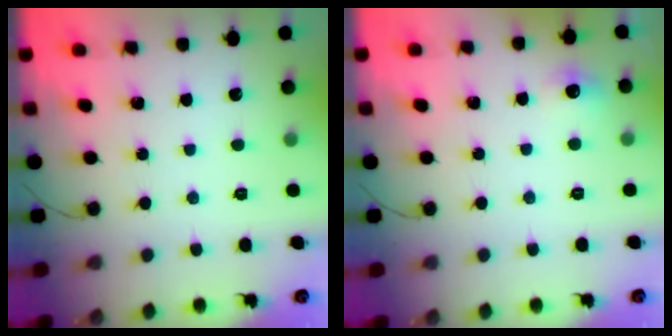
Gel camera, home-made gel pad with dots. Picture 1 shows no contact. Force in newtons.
{"total": 4.8, "press": 4.7, "slide": 1.2}